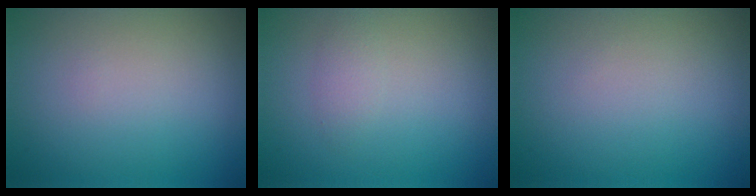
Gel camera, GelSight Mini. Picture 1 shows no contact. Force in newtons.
{"total": 1.1, "press": 1.1, "slide": 0.1}
{"total": 0.0}